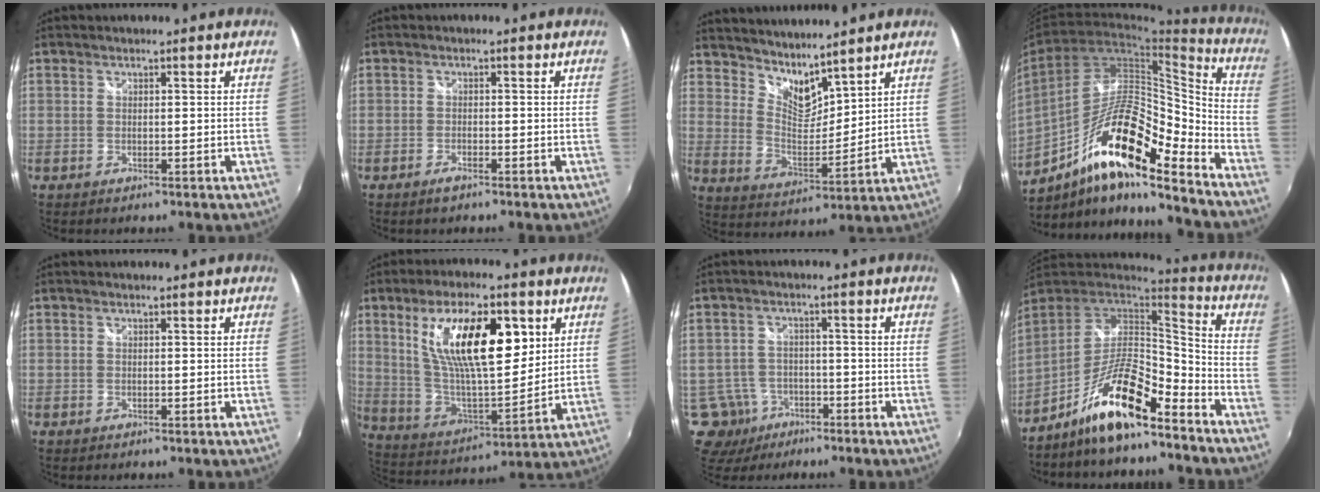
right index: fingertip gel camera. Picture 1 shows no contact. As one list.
[{"total": 1.5, "force": [-1.3, 0.4, 0.7], "torque": [-0.020, -0.003, -0.027]}, {"total": 8.7, "force": [7.7, 2.2, 3.3], "torque": [-0.053, -0.009, 0.145]}, {"total": 18.8, "force": [-11.0, 4.4, 14.6], "torque": [-0.256, 0.003, -0.207]}, {"total": 0.0}, {"total": 20.3, "force": [7.7, 7.6, 17.2], "torque": [-0.302, 0.004, 0.144]}, {"total": 8.1, "force": [-4.4, 6.5, 1.9], "torque": [-0.062, 0.011, -0.067]}, {"total": 14.6, "force": [-9.9, 3.1, 10.3], "torque": [-0.205, -0.006, -0.183]}]